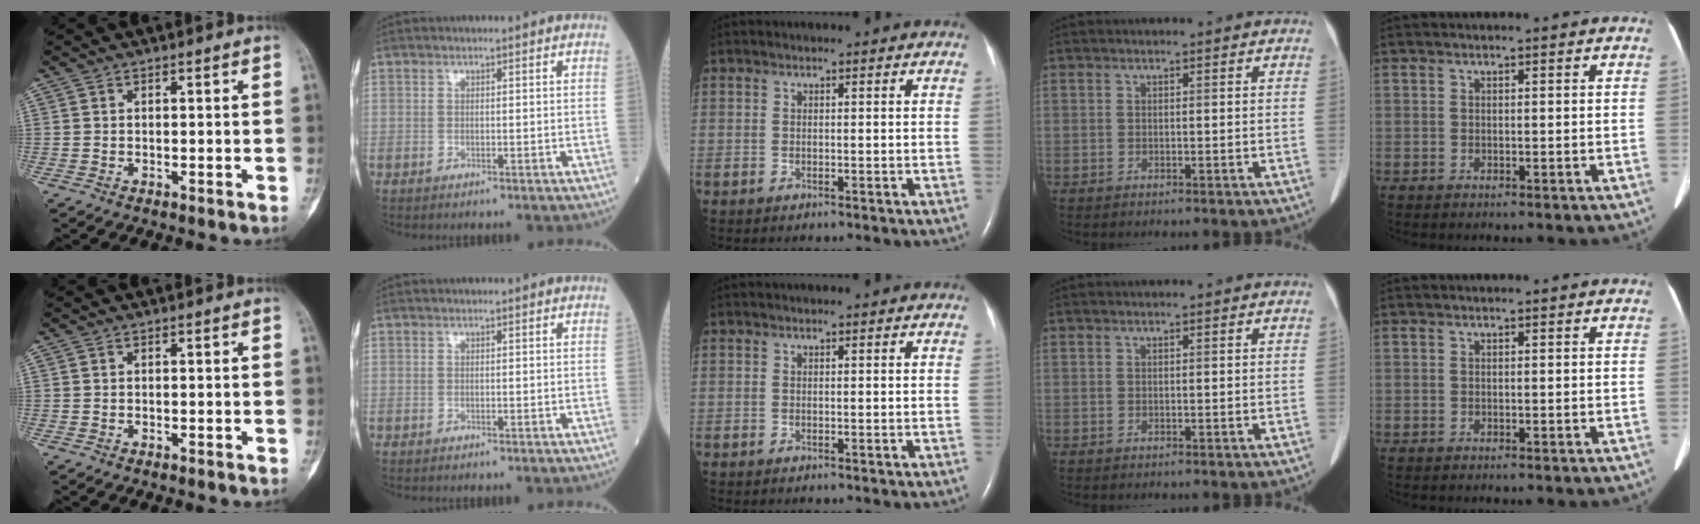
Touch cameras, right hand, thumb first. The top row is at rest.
{}